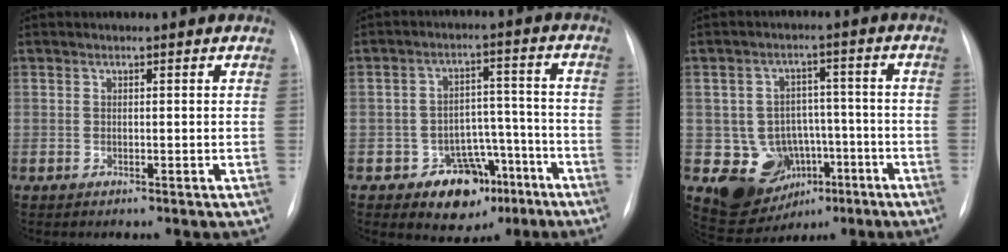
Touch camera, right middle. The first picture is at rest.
{"total": 8.9, "force": [-5.0, 6.3, 3.8], "torque": [-0.034, 0.032, -0.065]}
{"total": 10.0, "force": [-3.7, 8.6, 3.5], "torque": [-0.054, 0.029, -0.042]}